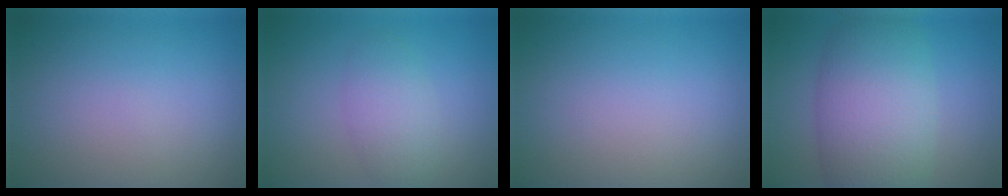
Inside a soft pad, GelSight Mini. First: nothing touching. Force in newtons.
{"total": 3.0, "press": 3.0, "slide": 0.2}
{"total": 0.0}
{"total": 8.8, "press": 8.8, "slide": 0.5}